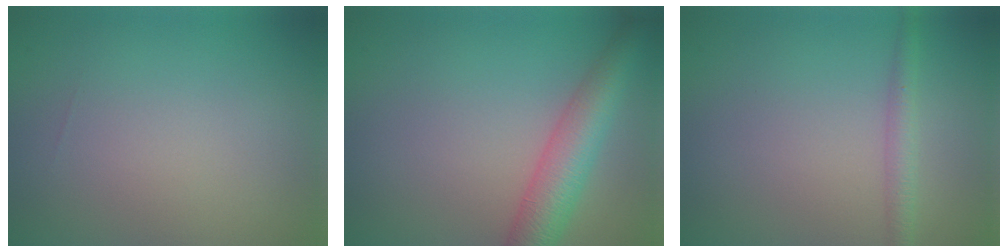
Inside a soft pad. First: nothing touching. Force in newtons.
{"total": 5.2, "press": 5.2, "slide": 0.3}
{"total": 1.8, "press": 1.8, "slide": 0.1}